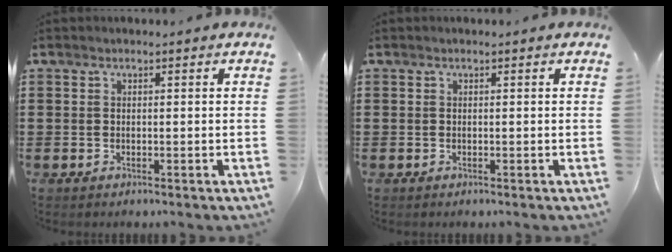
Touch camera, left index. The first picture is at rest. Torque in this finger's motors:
{"motor_torque": [0.00, 0.00, 0.00, -0.01]}